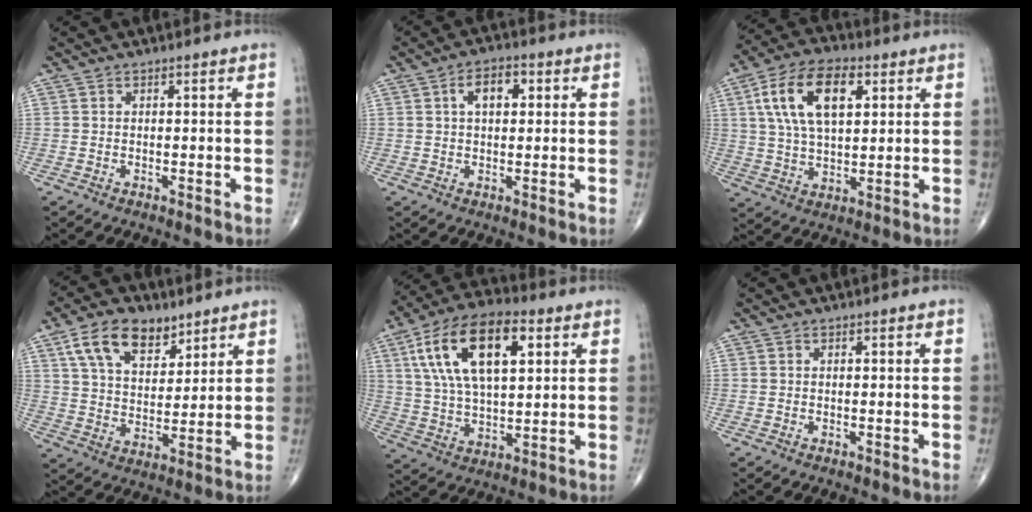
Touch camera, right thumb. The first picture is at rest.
{"total": 5.9, "force": [1.6, 3.3, 4.5], "torque": [-0.064, 0.008, 0.021]}
{"total": 15.0, "force": [4.8, 7.8, 11.8], "torque": [-0.212, 0.004, 0.087]}
{"total": 12.6, "force": [7.3, 7.3, 7.3], "torque": [-0.102, -0.030, 0.135]}
{"total": 19.2, "force": [6.6, 9.2, 15.5], "torque": [-0.273, 0.001, 0.114]}
{"total": 0.0}